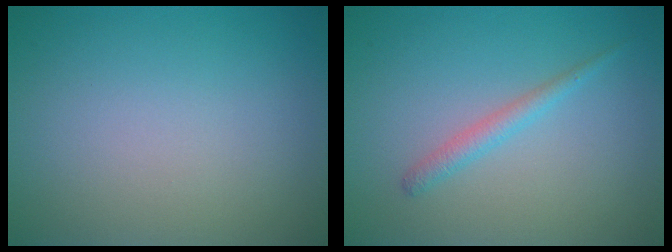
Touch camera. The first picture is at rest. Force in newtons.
{"total": 1.5, "press": 1.5, "slide": 0.1}